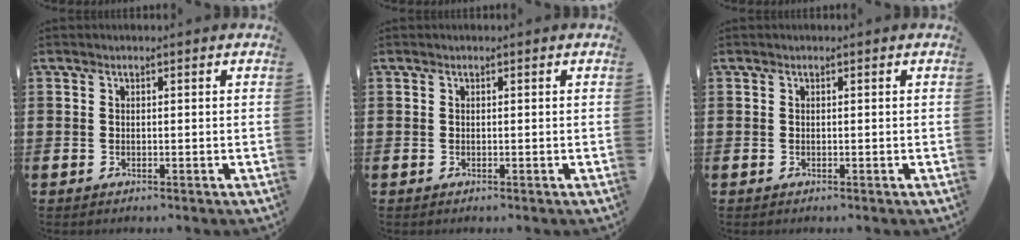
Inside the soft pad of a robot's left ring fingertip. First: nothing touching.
{"total": 0.0}
{"total": 0.0}